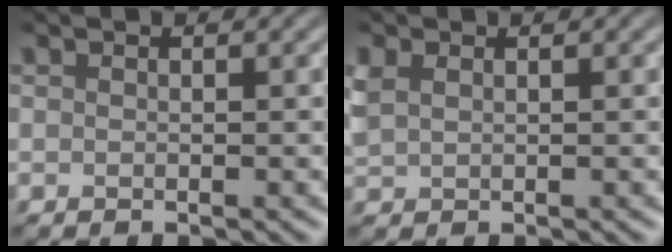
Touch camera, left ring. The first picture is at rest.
{"total": 1.6, "force": [0.8, 1.0, 0.9], "torque": [-0.025, 0.001, 0.021]}